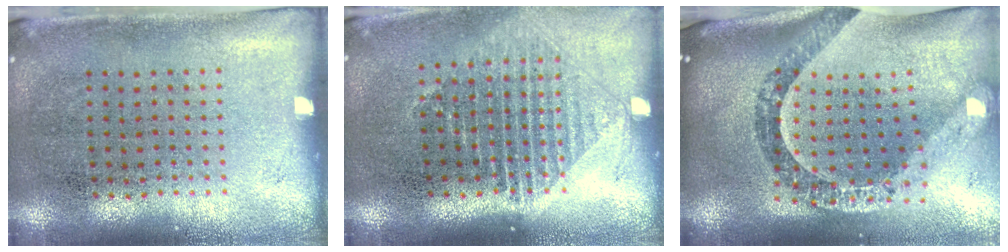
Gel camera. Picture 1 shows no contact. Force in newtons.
{"total": 1.2, "press": 1.1, "slide": 0.6}
{"total": 2.5, "press": 2.1, "slide": 1.3}